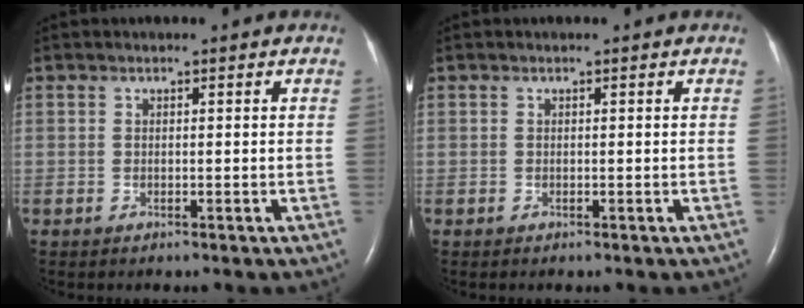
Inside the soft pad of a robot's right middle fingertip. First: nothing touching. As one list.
[{"total": 0.0}]